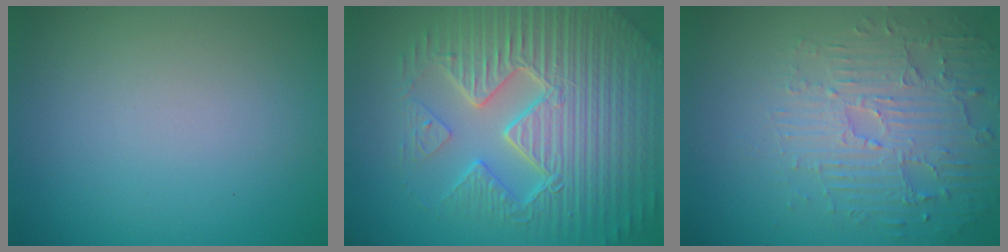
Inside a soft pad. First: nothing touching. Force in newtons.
{"total": 9.8, "press": 6.9, "slide": 7.0}
{"total": 4.9, "press": 3.7, "slide": 3.2}